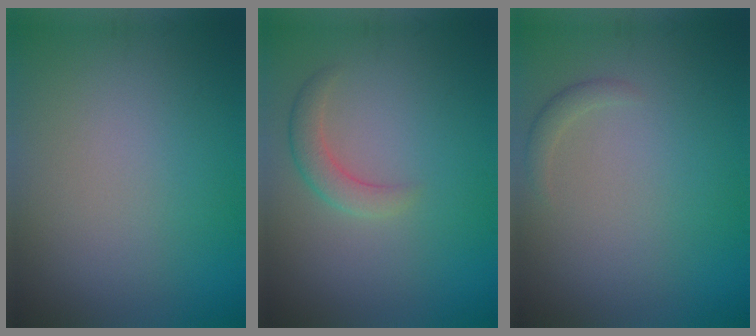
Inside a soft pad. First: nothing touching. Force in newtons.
{"total": 2.2, "press": 2.1, "slide": 0.1}
{"total": 1.0, "press": 1.0, "slide": 0.0}